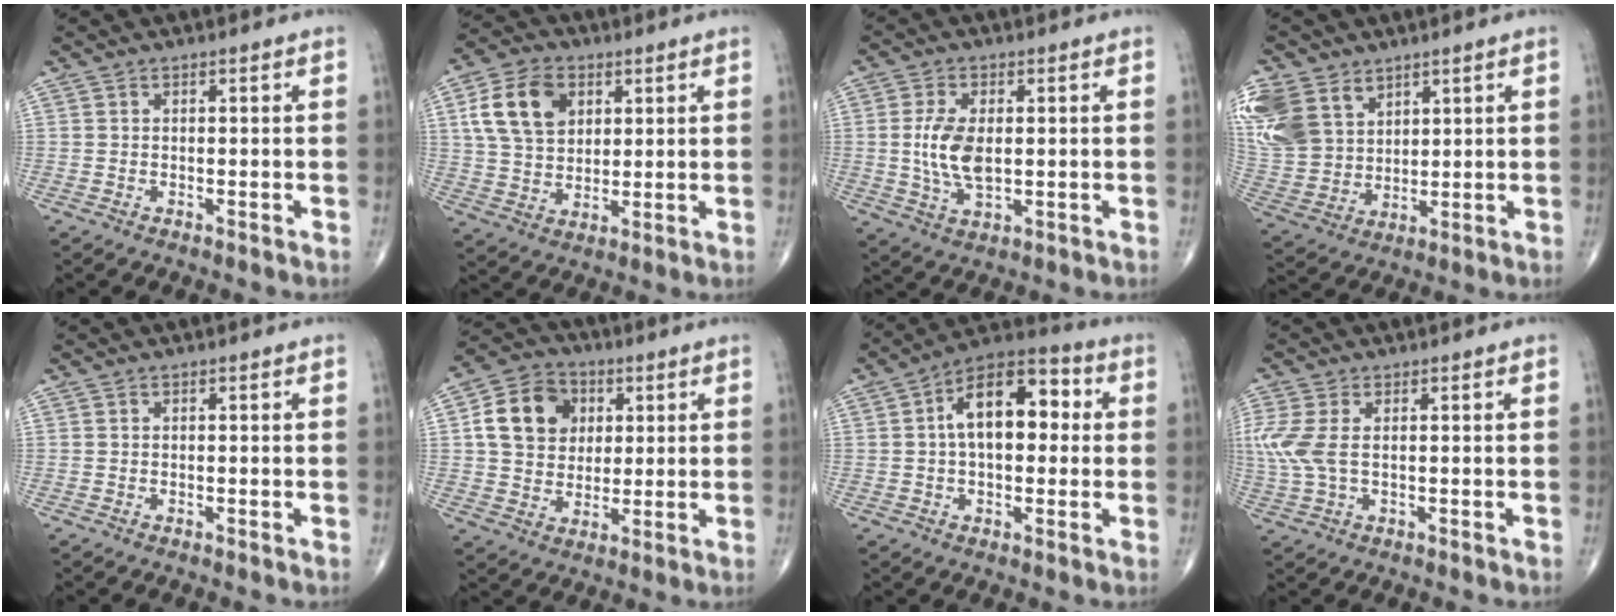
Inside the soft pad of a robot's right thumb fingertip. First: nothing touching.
{"total": 12.2, "force": [4.2, 8.5, 7.7], "torque": [-0.123, -0.002, 0.076]}
{"total": 8.2, "force": [0.3, 4.3, 7.0], "torque": [-0.145, -0.007, 0.010]}
{"total": 17.2, "force": [8.0, 12.5, 8.6], "torque": [-0.204, -0.005, 0.173]}
{"total": 0.0}
{"total": 12.6, "force": [2.9, 10.2, 6.8], "torque": [-0.093, 0.001, 0.047]}
{"total": 14.2, "force": [2.0, 7.9, 11.6], "torque": [-0.161, 0.034, 0.020]}
{"total": 6.8, "force": [0.8, 3.6, 5.7], "torque": [-0.166, 0.007, 0.025]}